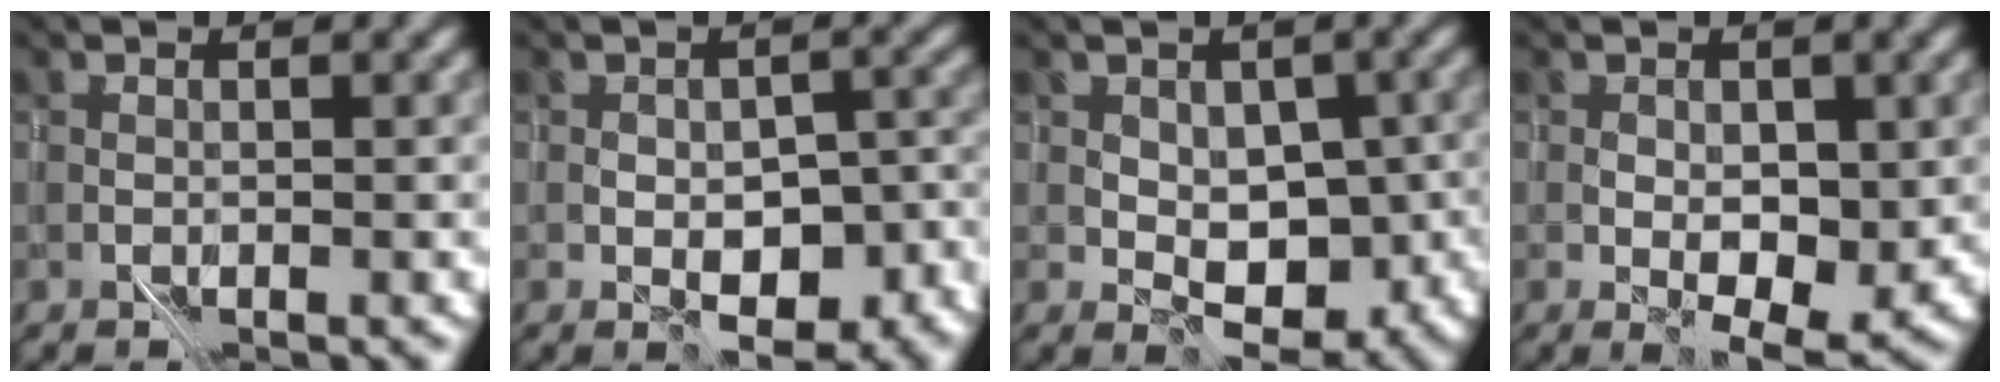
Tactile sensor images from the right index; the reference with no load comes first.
{"total": 6.1, "force": [-1.8, 3.4, 4.7], "torque": [-0.060, -0.010, -0.018]}
{"total": 4.9, "force": [0.2, 3.2, 3.7], "torque": [-0.040, 0.000, 0.008]}
{"total": 2.7, "force": [0.3, 1.4, 2.3], "torque": [-0.037, -0.004, 0.010]}